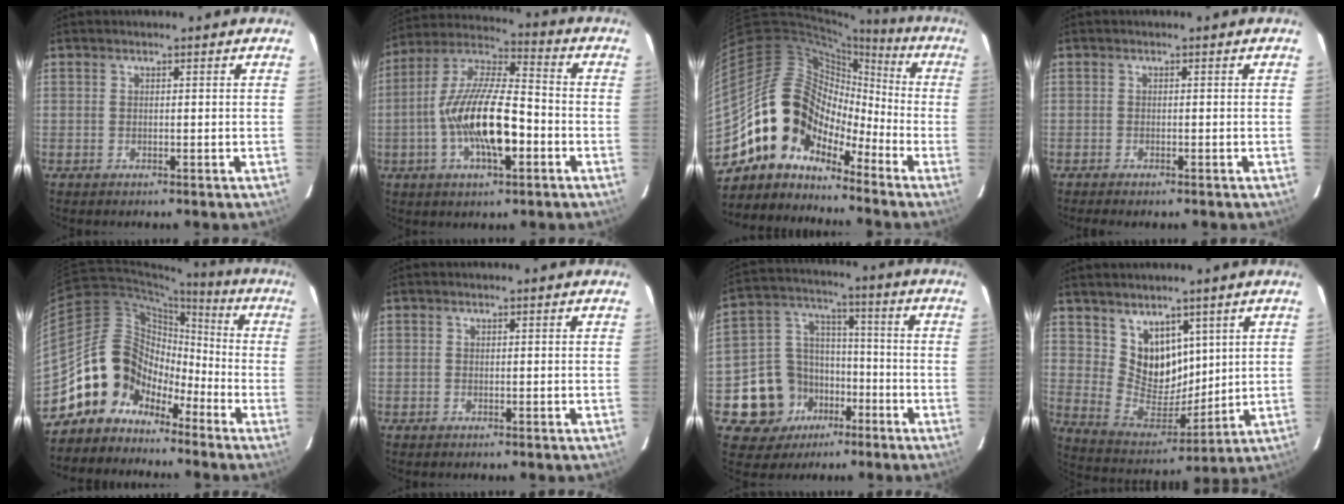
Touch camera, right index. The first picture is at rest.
{"total": 16.3, "force": [-4.2, 5.2, 14.9], "torque": [-0.287, 0.000, -0.081]}
{"total": 13.9, "force": [-9.1, 9.2, 4.9], "torque": [-0.095, 0.035, -0.186]}
{"total": 1.5, "force": [-1.3, 0.2, 0.8], "torque": [-0.022, -0.003, -0.024]}
{"total": 11.7, "force": [-7.9, 8.3, 2.4], "torque": [-0.046, 0.040, -0.152]}
{"total": 0.0}
{"total": 13.3, "force": [-6.7, 10.8, 4.0], "torque": [-0.105, 0.048, -0.095]}
{"total": 10.7, "force": [5.8, 7.7, 4.6], "torque": [-0.077, -0.006, 0.128]}